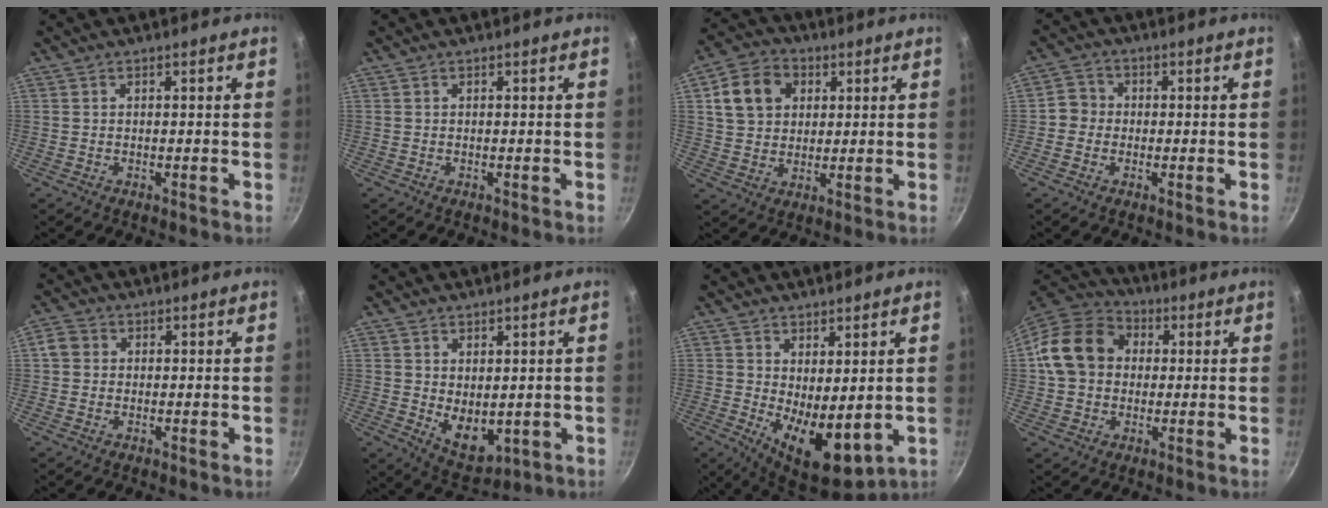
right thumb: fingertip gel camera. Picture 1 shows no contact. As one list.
[{"total": 0.0}, {"total": 10.9, "force": [3.3, 8.6, 5.8], "torque": [-0.086, 0.007, 0.051]}, {"total": 3.7, "force": [-0.7, 3.5, 1.2], "torque": [-0.001, 0.010, -0.025]}, {"total": 3.2, "force": [0.1, 2.9, 1.3], "torque": [-0.016, 0.006, -0.008]}, {"total": 7.0, "force": [0.7, 4.4, 5.5], "torque": [-0.064, -0.023, 0.031]}, {"total": 10.1, "force": [0.5, 4.7, 8.9], "torque": [-0.116, -0.032, 0.022]}, {"total": 14.3, "force": [1.7, 11.7, 8.0], "torque": [-0.119, 0.029, 0.015]}]